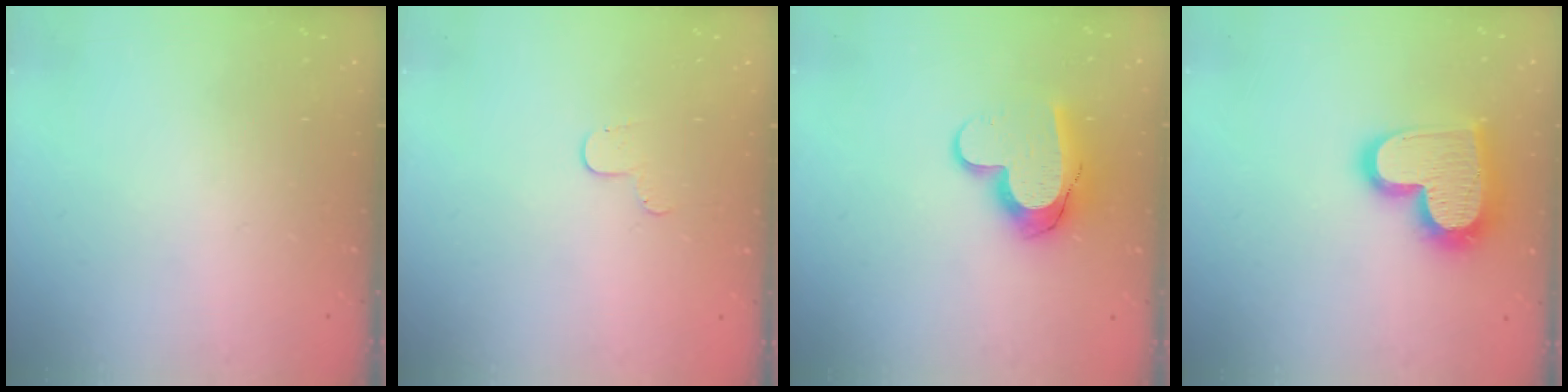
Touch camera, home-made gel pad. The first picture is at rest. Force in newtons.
{"total": 3.4, "press": 3.4, "slide": 0.3}
{"total": 12.2, "press": 12.2, "slide": 0.9}
{"total": 21.8, "press": 21.7, "slide": 1.6}